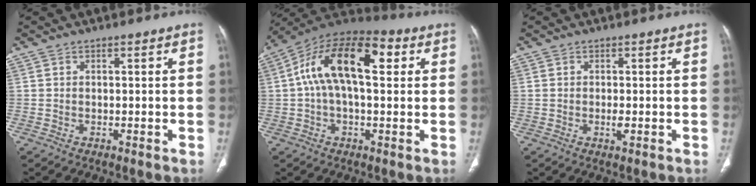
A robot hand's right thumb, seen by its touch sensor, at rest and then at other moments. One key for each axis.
{"total": 17.0, "fx": 3.6, "fy": 8.3, "fz": 14.5, "tx": -0.241, "ty": 0.044, "tz": 0.052}
{"total": 0.9, "fx": -0.2, "fy": 0.3, "fz": 0.9, "tx": -0.019, "ty": -0.003, "tz": -0.002}